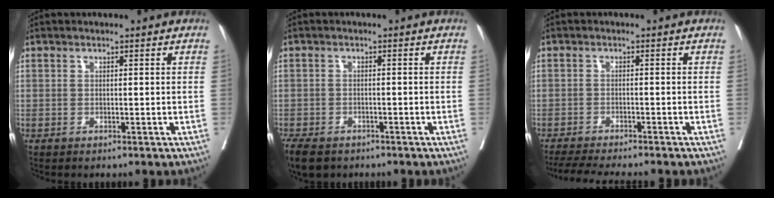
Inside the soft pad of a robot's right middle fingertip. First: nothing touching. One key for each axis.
{"total": 8.4, "fx": -5.8, "fy": 4.7, "fz": 3.8, "tx": -0.085, "ty": -0.012, "tz": -0.086}
{"total": 9.9, "fx": -8.8, "fy": 0.7, "fz": 4.4, "tx": -0.061, "ty": -0.018, "tz": -0.128}